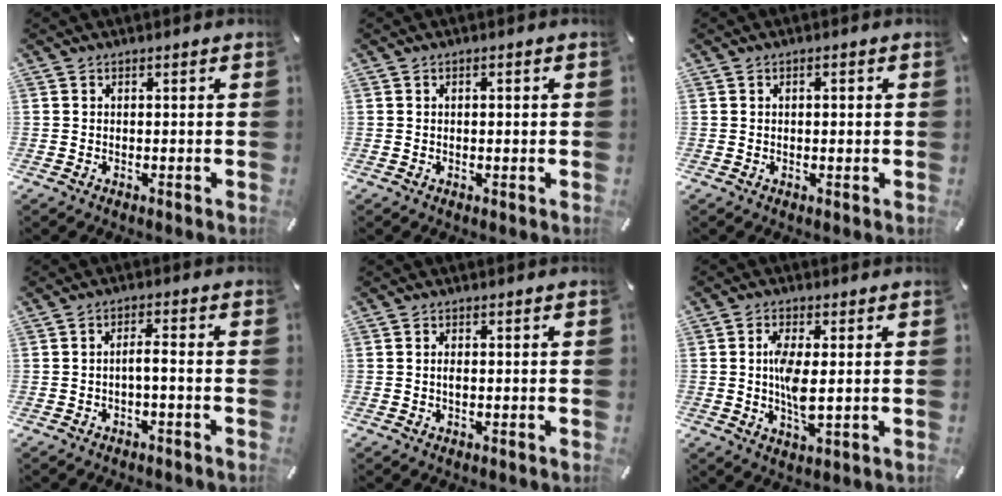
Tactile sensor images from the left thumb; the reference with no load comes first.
{"total": 0.8, "force": [0.0, 0.4, 0.7], "torque": [-0.013, 0.002, -0.001]}
{"total": 1.4, "force": [0.1, 0.6, 1.3], "torque": [-0.024, 0.003, -0.001]}
{"total": 3.1, "force": [-1.5, 0.5, 2.7], "torque": [-0.047, 0.008, -0.029]}
{"total": 1.6, "force": [0.1, 0.3, 1.6], "torque": [-0.032, -0.004, 0.001]}
{"total": 7.0, "force": [0.3, 2.7, 6.4], "torque": [-0.134, -0.006, 0.000]}